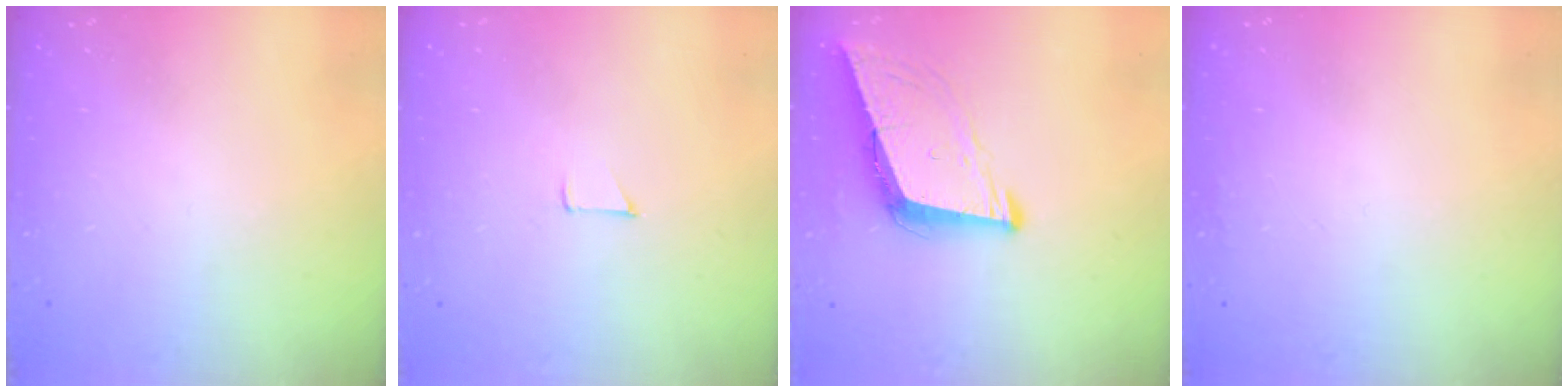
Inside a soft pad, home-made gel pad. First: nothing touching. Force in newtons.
{"total": 3.4, "press": 3.4, "slide": 0.3}
{"total": 9.1, "press": 8.2, "slide": 3.8}
{"total": 1.6, "press": 1.5, "slide": 0.1}